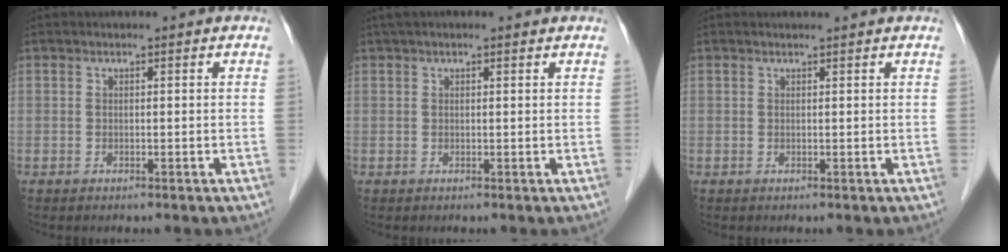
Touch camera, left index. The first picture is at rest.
{"total": 3.5, "force": [2.7, 0.7, 2.1], "torque": [-0.034, 0.033, 0.042]}
{"total": 1.3, "force": [1.2, -0.1, 0.3], "torque": [-0.008, 0.006, 0.019]}